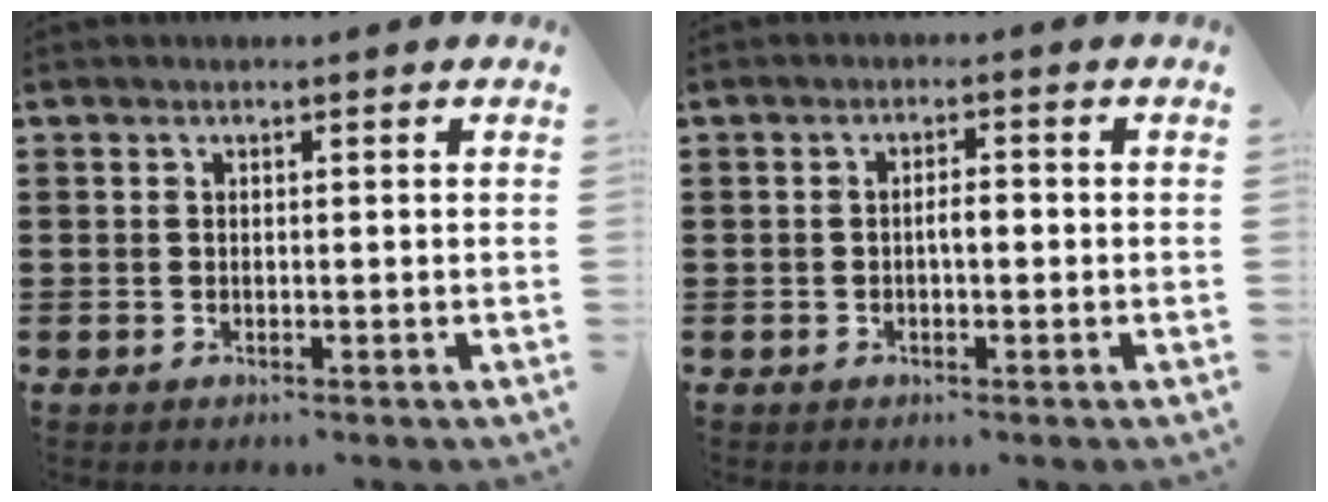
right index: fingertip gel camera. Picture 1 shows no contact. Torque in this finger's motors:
{"motor_torque": [0.50, -0.44, 0.05, 0.05]}